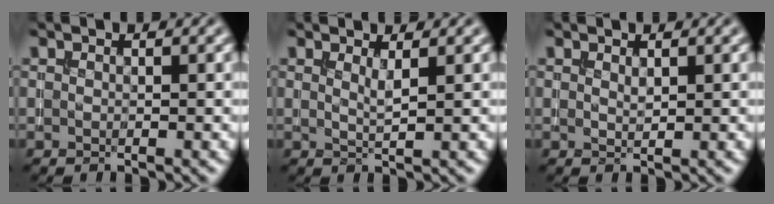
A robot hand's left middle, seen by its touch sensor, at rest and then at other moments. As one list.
[{"total": 1.2, "force": [0.7, 0.2, 1.0], "torque": [-0.016, -0.003, 0.011]}, {"total": 0.7, "force": [0.5, 0.2, 0.4], "torque": [-0.012, -0.003, 0.010]}]